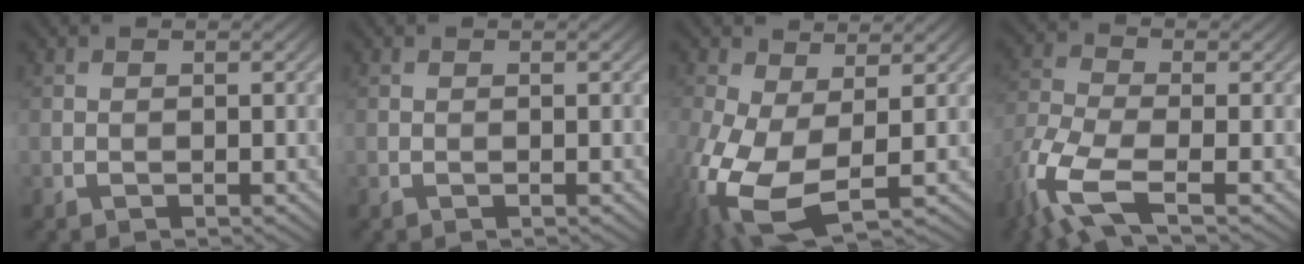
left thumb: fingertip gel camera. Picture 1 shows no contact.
{"total": 0.0}
{"total": 11.3, "force": [-2.8, 5.9, 9.3], "torque": [-0.249, -0.028, -0.047]}
{"total": 9.4, "force": [-5.4, 3.4, 6.9], "torque": [-0.166, -0.017, -0.120]}